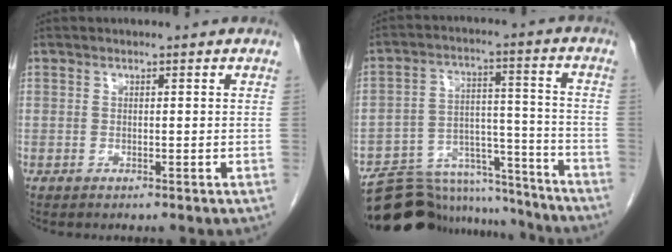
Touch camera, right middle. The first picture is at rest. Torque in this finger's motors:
{"motor_torque": [1.01, -1.12, 0.46, 0.07]}